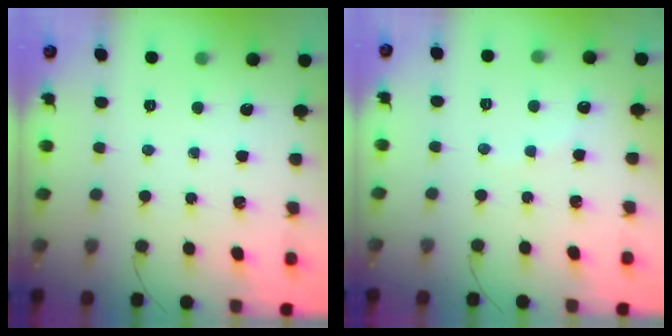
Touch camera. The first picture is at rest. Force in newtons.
{"total": 5.8, "press": 5.7, "slide": 1.0}